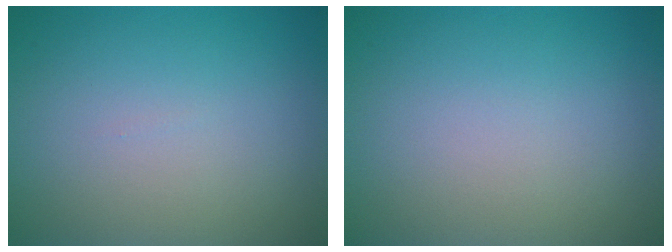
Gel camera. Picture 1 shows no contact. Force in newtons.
{"total": 0.0}